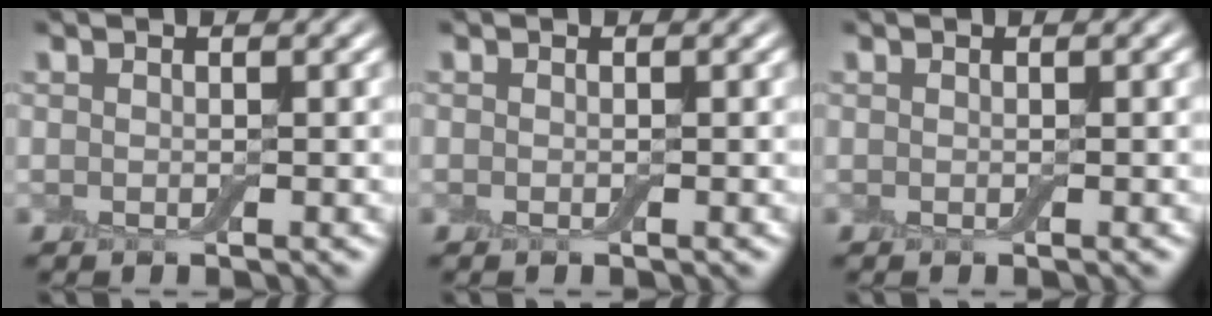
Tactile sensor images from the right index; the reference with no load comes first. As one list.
[{"total": 0.0}, {"total": 0.0}]